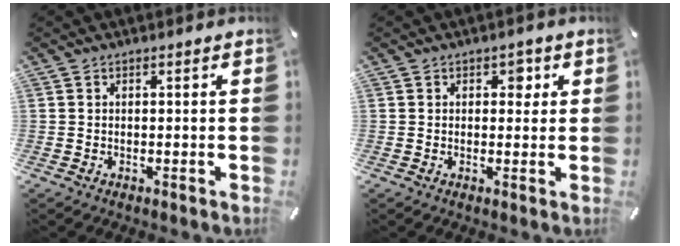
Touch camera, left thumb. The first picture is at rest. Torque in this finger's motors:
{"motor_torque": [0.19, 0.25, 0.14, -0.24, 0.04]}